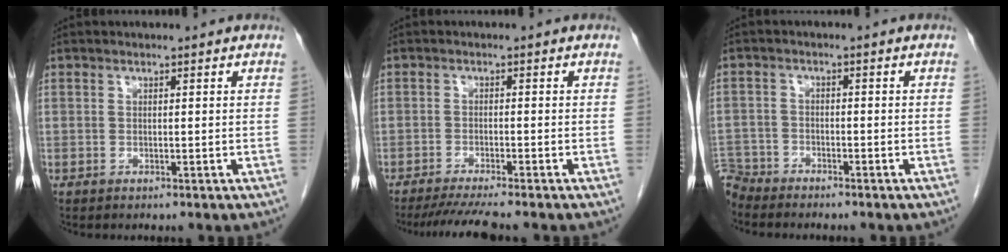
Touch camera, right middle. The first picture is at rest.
{"total": 6.4, "force": [-5.6, -0.6, 3.2], "torque": [-0.047, -0.021, -0.090]}
{"total": 5.0, "force": [-4.8, 1.3, -0.4], "torque": [0.014, -0.008, -0.092]}